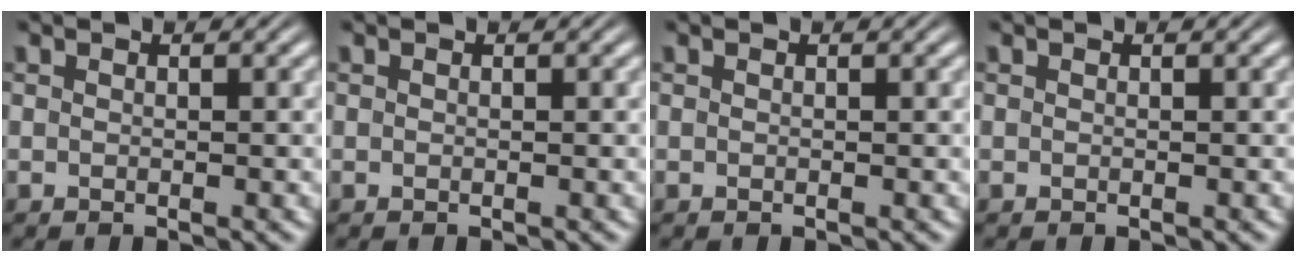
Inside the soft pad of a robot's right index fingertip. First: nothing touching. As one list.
[{"total": 0.0}, {"total": 0.0}, {"total": 0.0}]